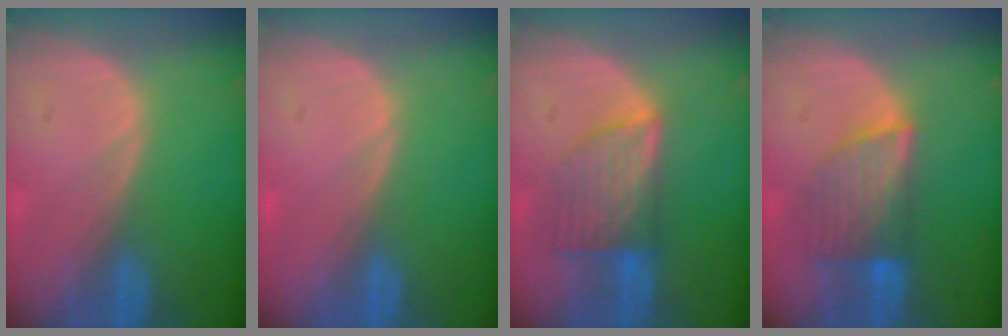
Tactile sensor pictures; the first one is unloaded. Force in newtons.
{"total": 0.5, "press": 0.1, "slide": 0.5}
{"total": 7.2, "press": 6.4, "slide": 3.4}
{"total": 6.9, "press": 6.5, "slide": 2.2}